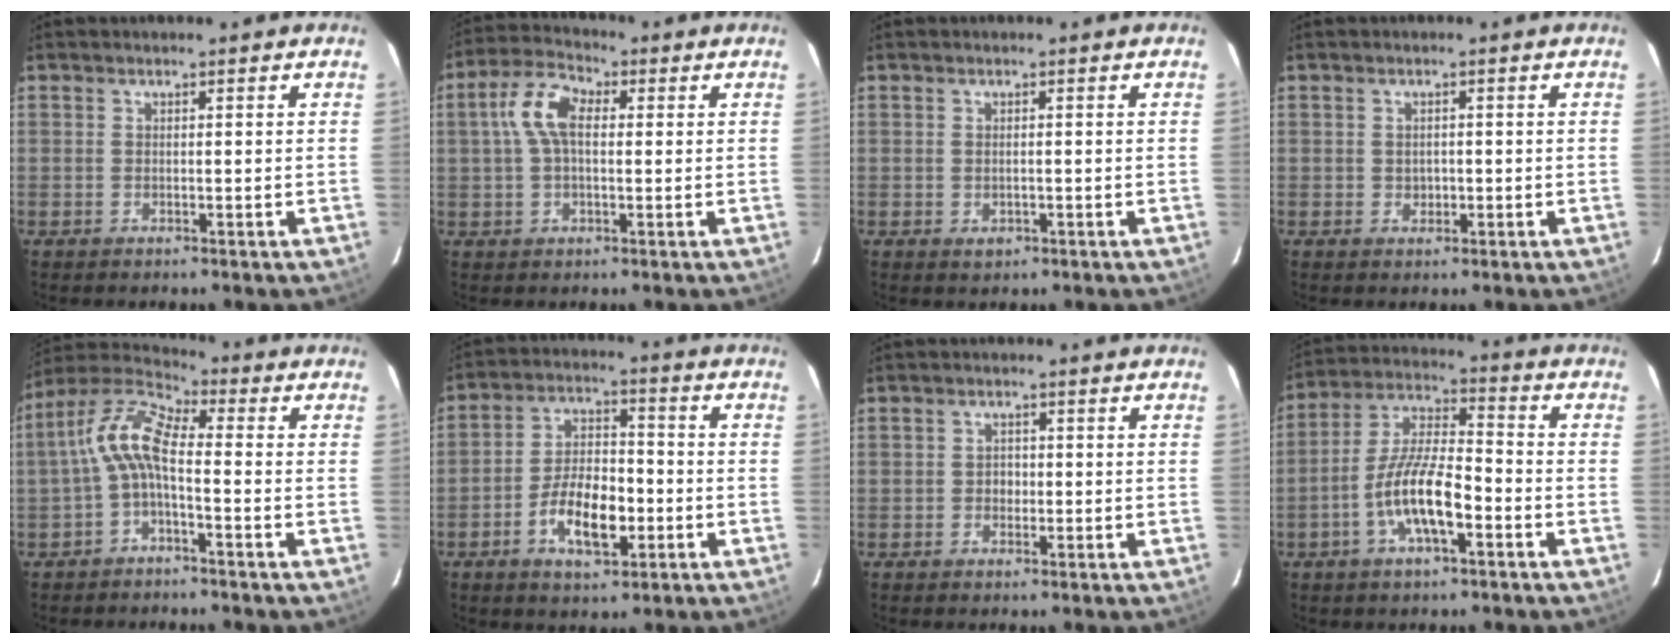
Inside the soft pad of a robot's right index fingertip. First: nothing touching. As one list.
[{"total": 7.9, "force": [1.2, 4.3, 6.6], "torque": [-0.136, 0.024, 0.020]}, {"total": 1.4, "force": [-0.4, 1.0, 1.0], "torque": [-0.015, 0.000, -0.004]}, {"total": 1.6, "force": [-0.2, 1.4, 0.7], "torque": [-0.008, 0.003, -0.002]}, {"total": 8.4, "force": [-1.4, 2.9, 7.8], "torque": [-0.174, 0.022, -0.033]}, {"total": 10.6, "force": [-3.9, 5.0, 8.5], "torque": [-0.167, 0.009, -0.064]}, {"total": 1.7, "force": [-0.5, 1.6, 0.5], "torque": [-0.007, 0.005, -0.007]}, {"total": 11.8, "force": [-4.8, 3.4, 10.2], "torque": [-0.210, 0.002, -0.092]}]